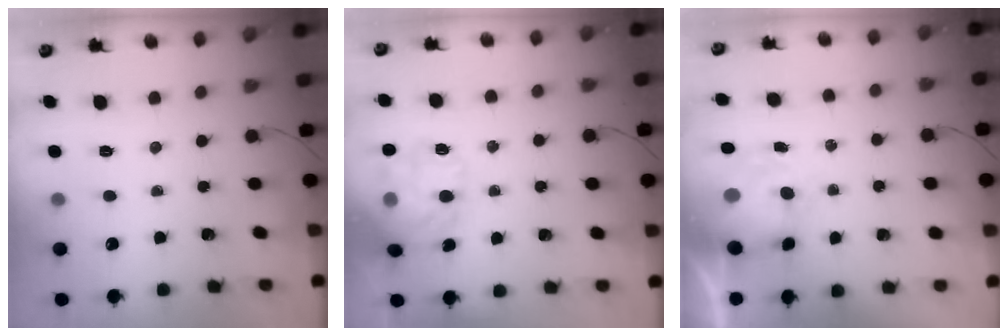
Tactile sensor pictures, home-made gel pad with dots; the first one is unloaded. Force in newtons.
{"total": 14.8, "press": 14.7, "slide": 1.7}
{"total": 6.3, "press": 6.2, "slide": 1.0}